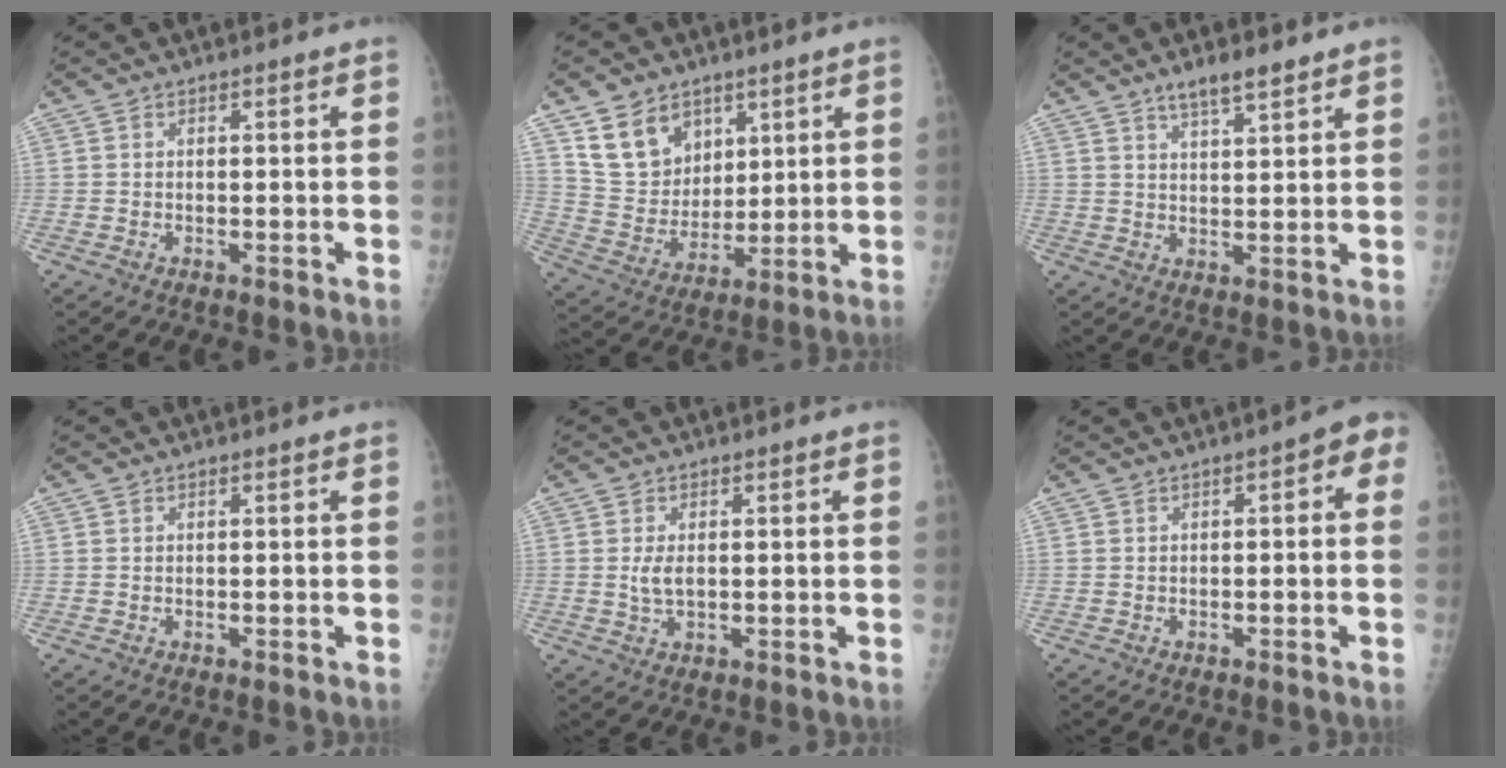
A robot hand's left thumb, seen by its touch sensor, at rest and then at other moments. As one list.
[{"total": 12.0, "force": [6.9, 8.8, 4.4], "torque": [-0.042, -0.044, 0.140]}, {"total": 5.5, "force": [4.1, 1.3, 3.4], "torque": [-0.050, -0.022, 0.070]}, {"total": 0.0}, {"total": 2.8, "force": [0.2, 1.6, 2.3], "torque": [-0.048, -0.006, 0.006]}, {"total": 4.1, "force": [0.0, 1.9, 3.6], "torque": [-0.026, 0.025, -0.011]}]